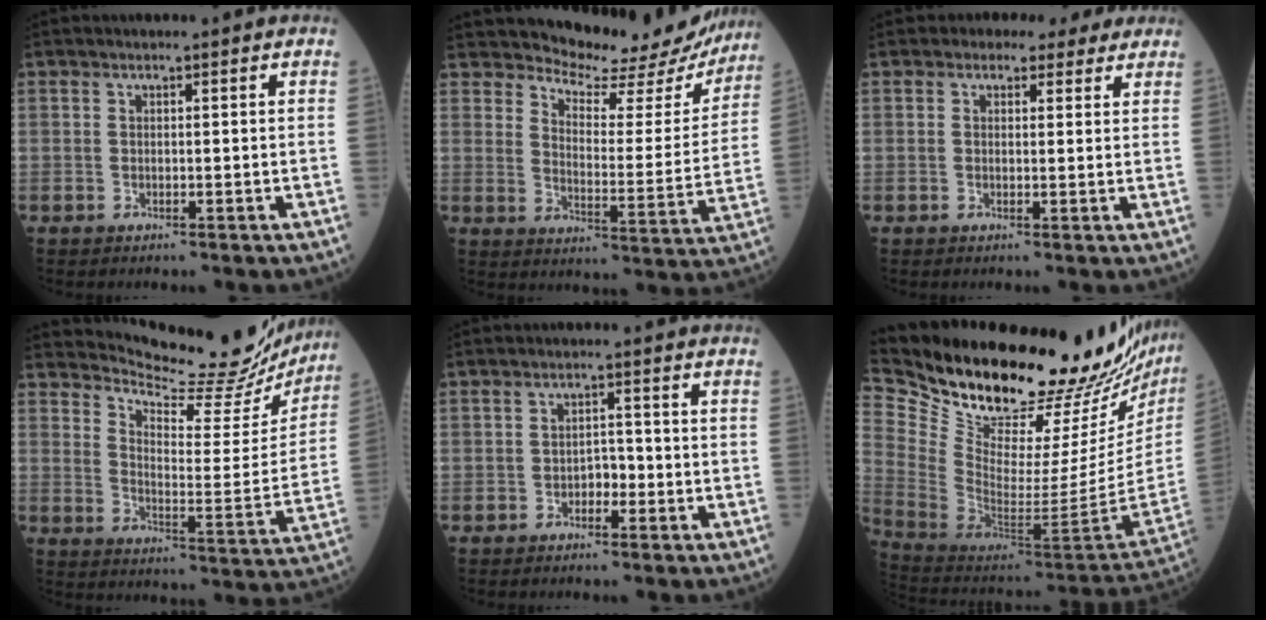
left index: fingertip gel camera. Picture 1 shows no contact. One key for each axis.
{"total": 16.9, "fx": 16.2, "fy": 3.8, "fz": 3.0, "tx": -0.025, "ty": -0.059, "tz": 0.190}
{"total": 4.0, "fx": 3.2, "fy": 2.3, "fz": 0.6, "tx": 0.000, "ty": 0.011, "tz": 0.031}
{"total": 18.2, "fx": 17.5, "fy": 2.6, "fz": 4.3, "tx": -0.065, "ty": -0.068, "tz": 0.220}
{"total": 2.2, "fx": -1.1, "fy": 1.2, "fz": 1.5, "tx": -0.017, "ty": 0.007, "tz": -0.022}
{"total": 34.2, "fx": 29.7, "fy": 3.4, "fz": 16.8, "tx": -0.278, "ty": -0.123, "tz": 0.424}